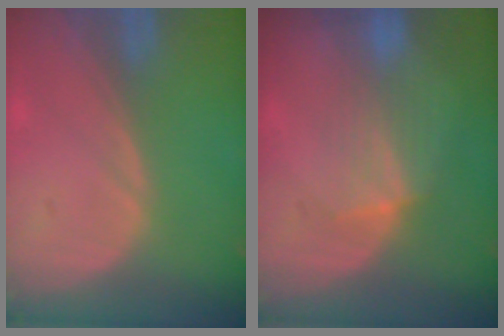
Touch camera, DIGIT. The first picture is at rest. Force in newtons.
{"total": 4.6, "press": 4.4, "slide": 1.1}